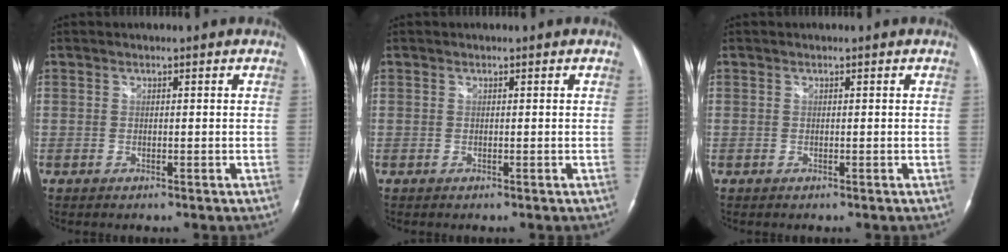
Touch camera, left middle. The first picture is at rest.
{"total": 0.0}
{"total": 0.0}